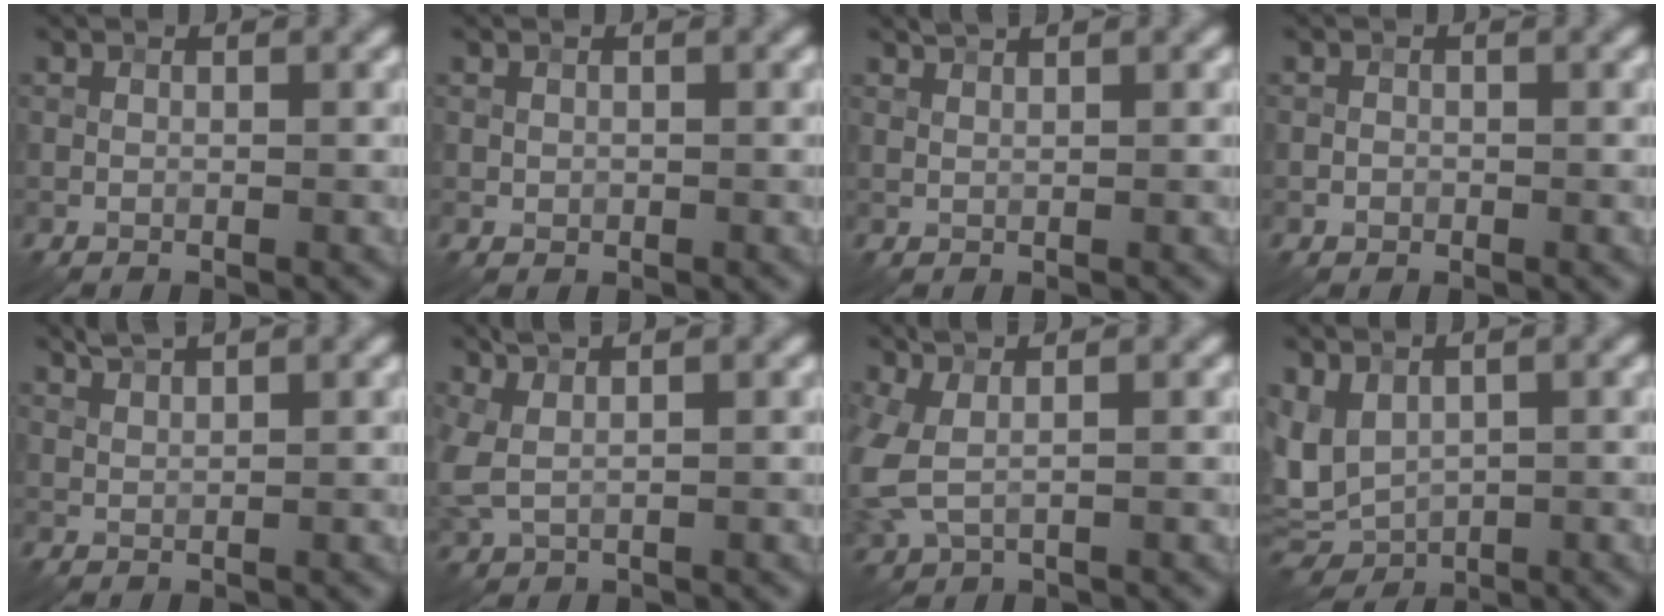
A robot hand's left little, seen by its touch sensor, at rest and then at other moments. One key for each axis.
{"total": 0.5, "fx": 0.0, "fy": 0.5, "fz": 0.1, "tx": 0.004, "ty": -0.003, "tz": 0.000}
{"total": 1.1, "fx": 1.0, "fy": 0.0, "fz": 0.5, "tx": -0.014, "ty": 0.000, "tz": 0.016}
{"total": 0.6, "fx": -0.3, "fy": 0.5, "fz": 0.1, "tx": 0.002, "ty": -0.002, "tz": -0.005}
{"total": 1.8, "fx": 1.5, "fy": 0.0, "fz": 0.9, "tx": -0.025, "ty": 0.003, "tz": 0.032}
{"total": 2.9, "fx": 1.5, "fy": 1.1, "fz": 2.3, "tx": -0.066, "ty": 0.004, "tz": 0.035}
{"total": 4.1, "fx": 0.7, "fy": 2.0, "fz": 3.5, "tx": -0.104, "ty": 0.000, "tz": 0.013}
{"total": 5.6, "fx": -0.3, "fy": 3.7, "fz": 4.1, "tx": -0.098, "ty": 0.000, "tz": -0.003}